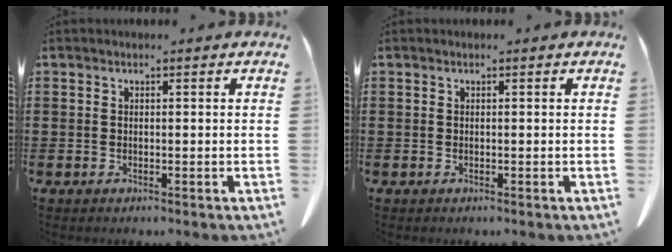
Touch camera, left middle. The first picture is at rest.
{"total": 0.0}